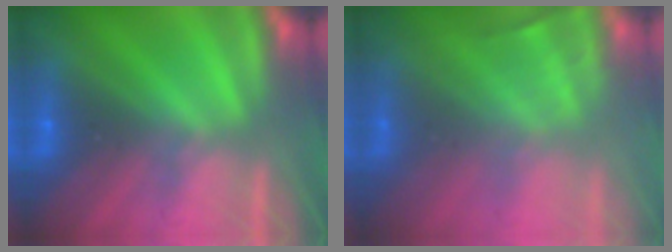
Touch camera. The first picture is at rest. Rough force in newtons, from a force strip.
{"total": 2.4}